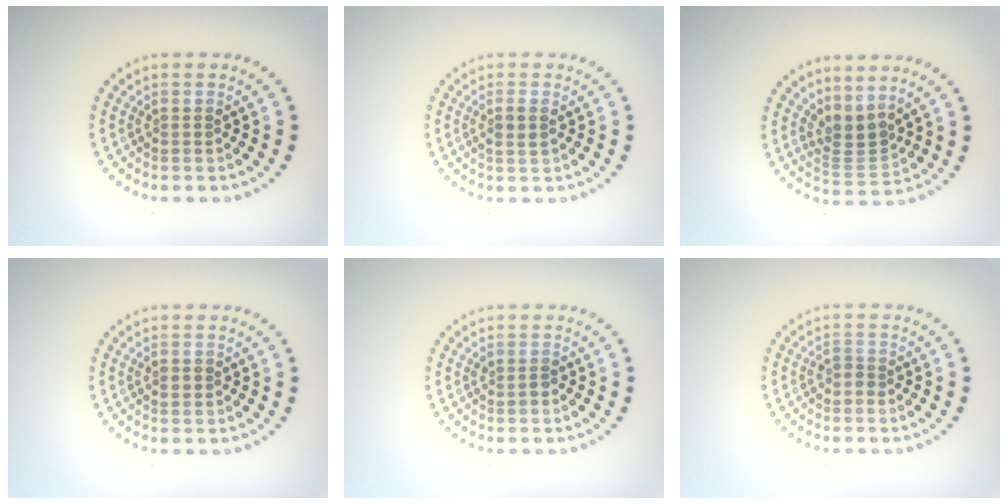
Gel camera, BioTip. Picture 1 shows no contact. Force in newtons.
{"total": 1.4, "press": 1.3, "slide": 0.5}
{"total": 2.6, "press": 1.9, "slide": 1.8}
{"total": 1.0, "press": 1.0, "slide": 0.0}
{"total": 0.6, "press": 0.6, "slide": 0.2}
{"total": 1.1, "press": 0.9, "slide": 0.7}